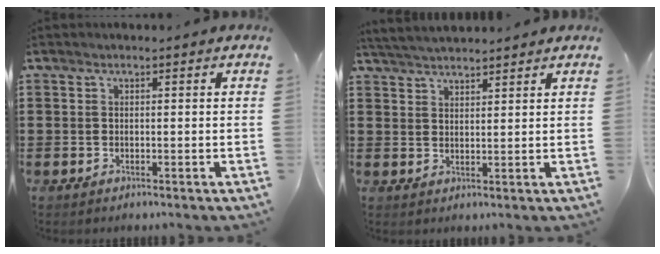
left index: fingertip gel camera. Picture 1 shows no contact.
{"total": 3.3, "force": [3.3, 0.1, 0.5], "torque": [-0.019, -0.005, 0.062]}